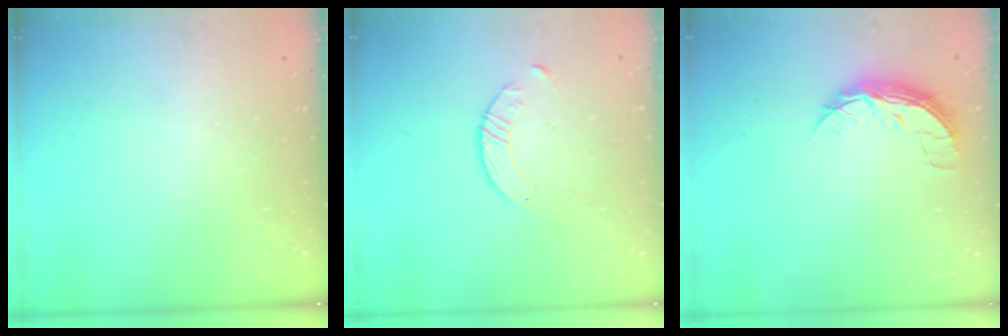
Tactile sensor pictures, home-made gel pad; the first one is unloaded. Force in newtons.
{"total": 3.6, "press": 3.5, "slide": 0.4}
{"total": 7.0, "press": 7.0, "slide": 0.4}